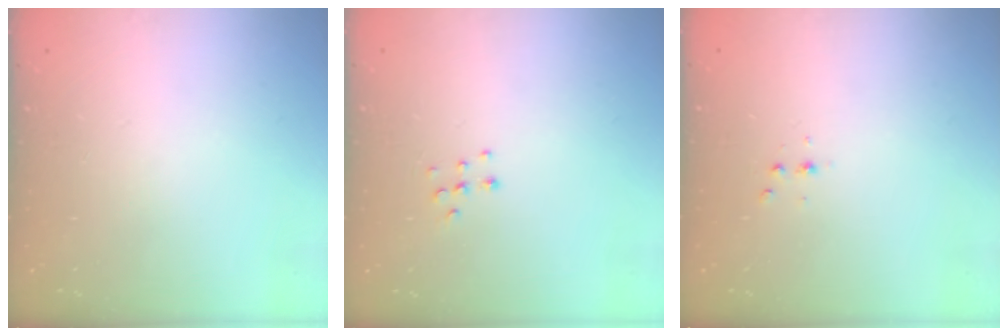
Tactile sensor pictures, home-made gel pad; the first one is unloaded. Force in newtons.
{"total": 5.9, "press": 5.9, "slide": 0.4}
{"total": 2.3, "press": 2.3, "slide": 0.3}